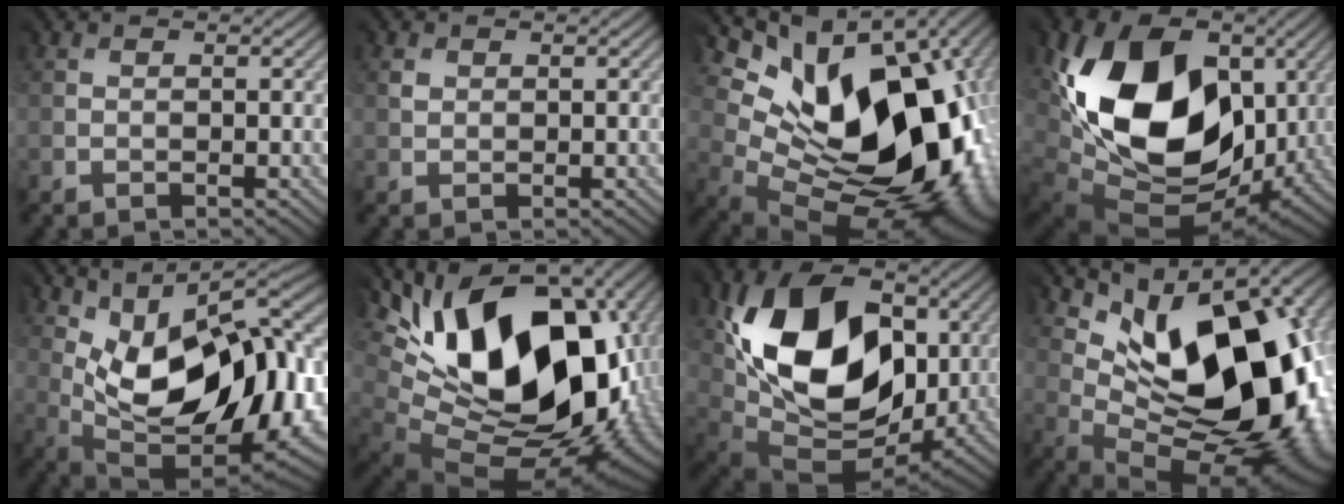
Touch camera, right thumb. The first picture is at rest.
{"total": 1.6, "force": [1.0, 1.2, -0.3], "torque": [0.010, -0.001, 0.018]}
{"total": 17.2, "force": [4.9, 11.1, 12.3], "torque": [-0.174, -0.007, 0.111]}
{"total": 17.4, "force": [3.3, 12.9, 11.1], "torque": [-0.263, -0.021, 0.081]}
{"total": 14.9, "force": [2.1, 7.0, 12.9], "torque": [-0.216, 0.008, 0.044]}
{"total": 18.7, "force": [4.2, 11.9, 13.9], "torque": [-0.238, -0.008, 0.092]}
{"total": 16.2, "force": [4.3, 11.4, 10.6], "torque": [-0.209, -0.002, 0.094]}
{"total": 15.7, "force": [5.0, 8.4, 12.3], "torque": [-0.144, 0.006, 0.088]}